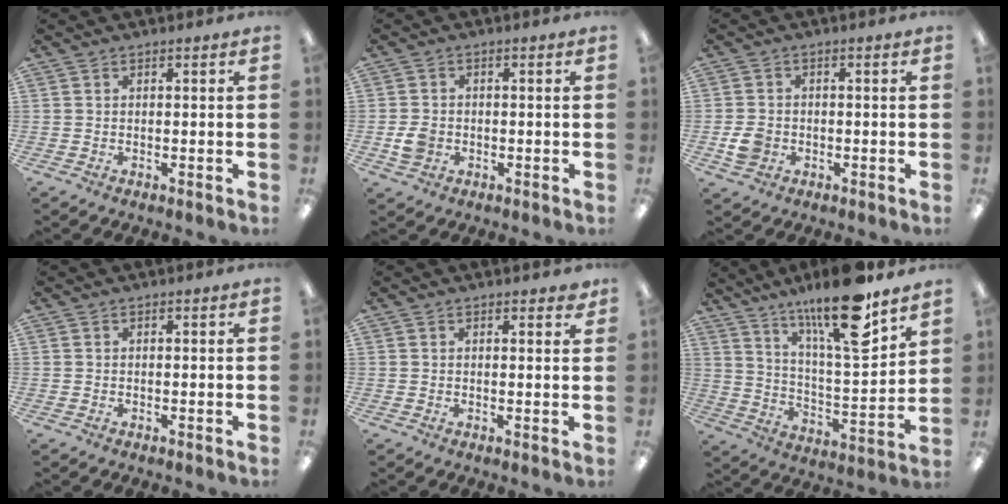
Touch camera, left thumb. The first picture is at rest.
{"total": 3.7, "force": [-0.9, 3.1, 2.0], "torque": [-0.031, 0.001, -0.017]}
{"total": 4.2, "force": [-1.1, 3.5, 2.1], "torque": [-0.031, 0.001, -0.020]}
{"total": 0.0}
{"total": 1.5, "force": [1.2, 0.5, 0.7], "torque": [0.001, -0.006, 0.019]}
{"total": 19.5, "force": [14.0, 4.2, 12.9], "torque": [-0.214, -0.082, 0.225]}